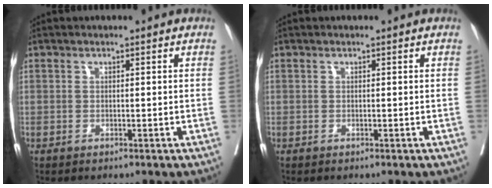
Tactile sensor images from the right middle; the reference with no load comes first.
{"total": 0.0}